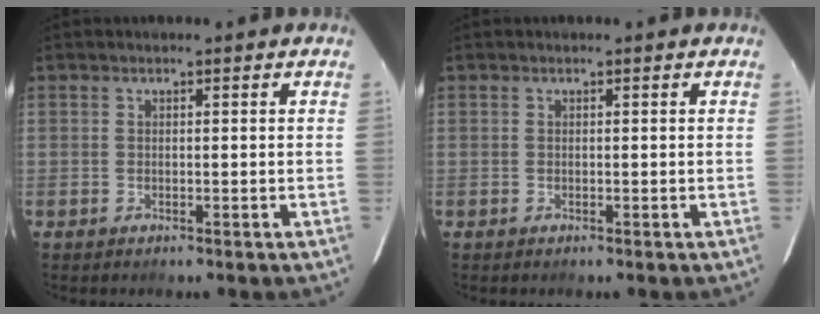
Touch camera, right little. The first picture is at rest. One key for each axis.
{"total": 0.0}